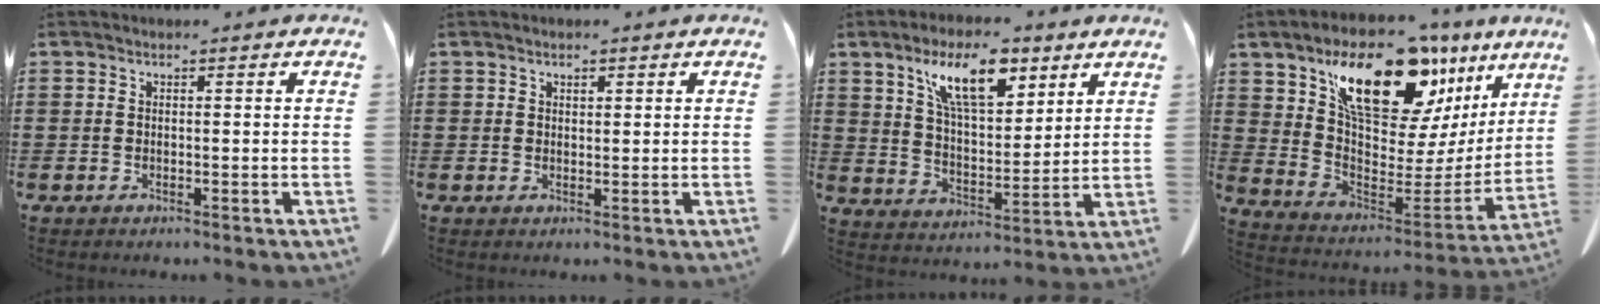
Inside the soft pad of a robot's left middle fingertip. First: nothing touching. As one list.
[{"total": 0.9, "force": [0.7, 0.4, 0.4], "torque": [-0.010, 0.001, 0.016]}, {"total": 11.2, "force": [7.0, 4.3, 7.6], "torque": [-0.150, -0.009, 0.124]}, {"total": 16.9, "force": [11.1, 7.6, 10.3], "torque": [-0.194, -0.059, 0.194]}]